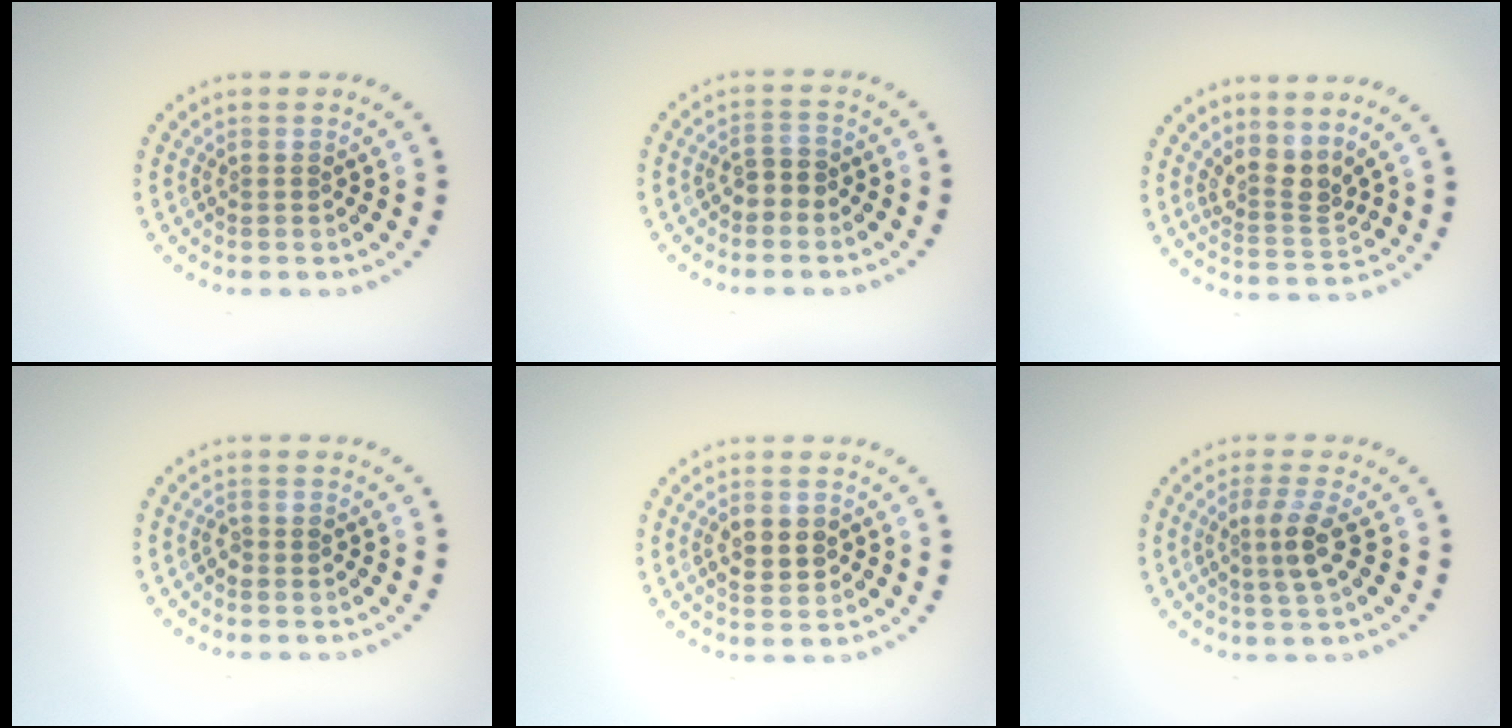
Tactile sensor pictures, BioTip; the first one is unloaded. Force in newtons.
{"total": 1.9, "press": 1.7, "slide": 0.7}
{"total": 2.8, "press": 2.0, "slide": 2.0}
{"total": 0.9, "press": 0.8, "slide": 0.3}
{"total": 2.8, "press": 2.8, "slide": 0.2}
{"total": 2.9, "press": 2.6, "slide": 1.3}